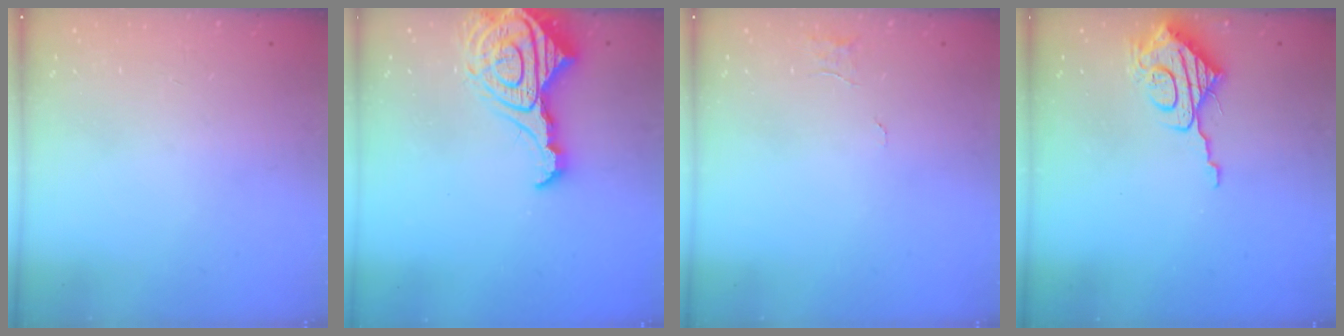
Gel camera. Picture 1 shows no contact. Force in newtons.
{"total": 17.6, "press": 17.5, "slide": 2.0}
{"total": 3.7, "press": 3.7, "slide": 0.3}
{"total": 10.0, "press": 10.0, "slide": 0.4}